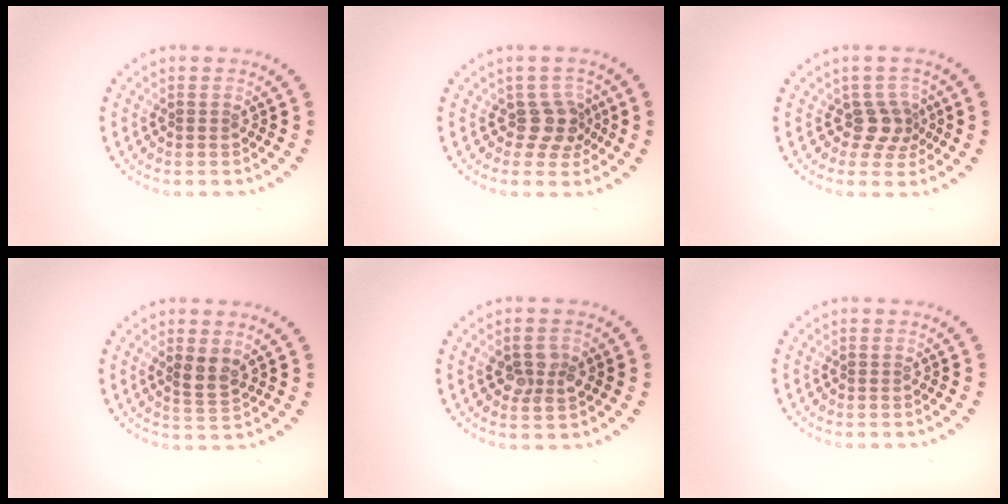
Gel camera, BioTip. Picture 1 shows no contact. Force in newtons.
{"total": 2.6, "press": 2.0, "slide": 1.6}
{"total": 2.3, "press": 1.8, "slide": 1.5}
{"total": 2.0, "press": 1.8, "slide": 0.9}
{"total": 2.3, "press": 2.3, "slide": 0.2}
{"total": 0.0}